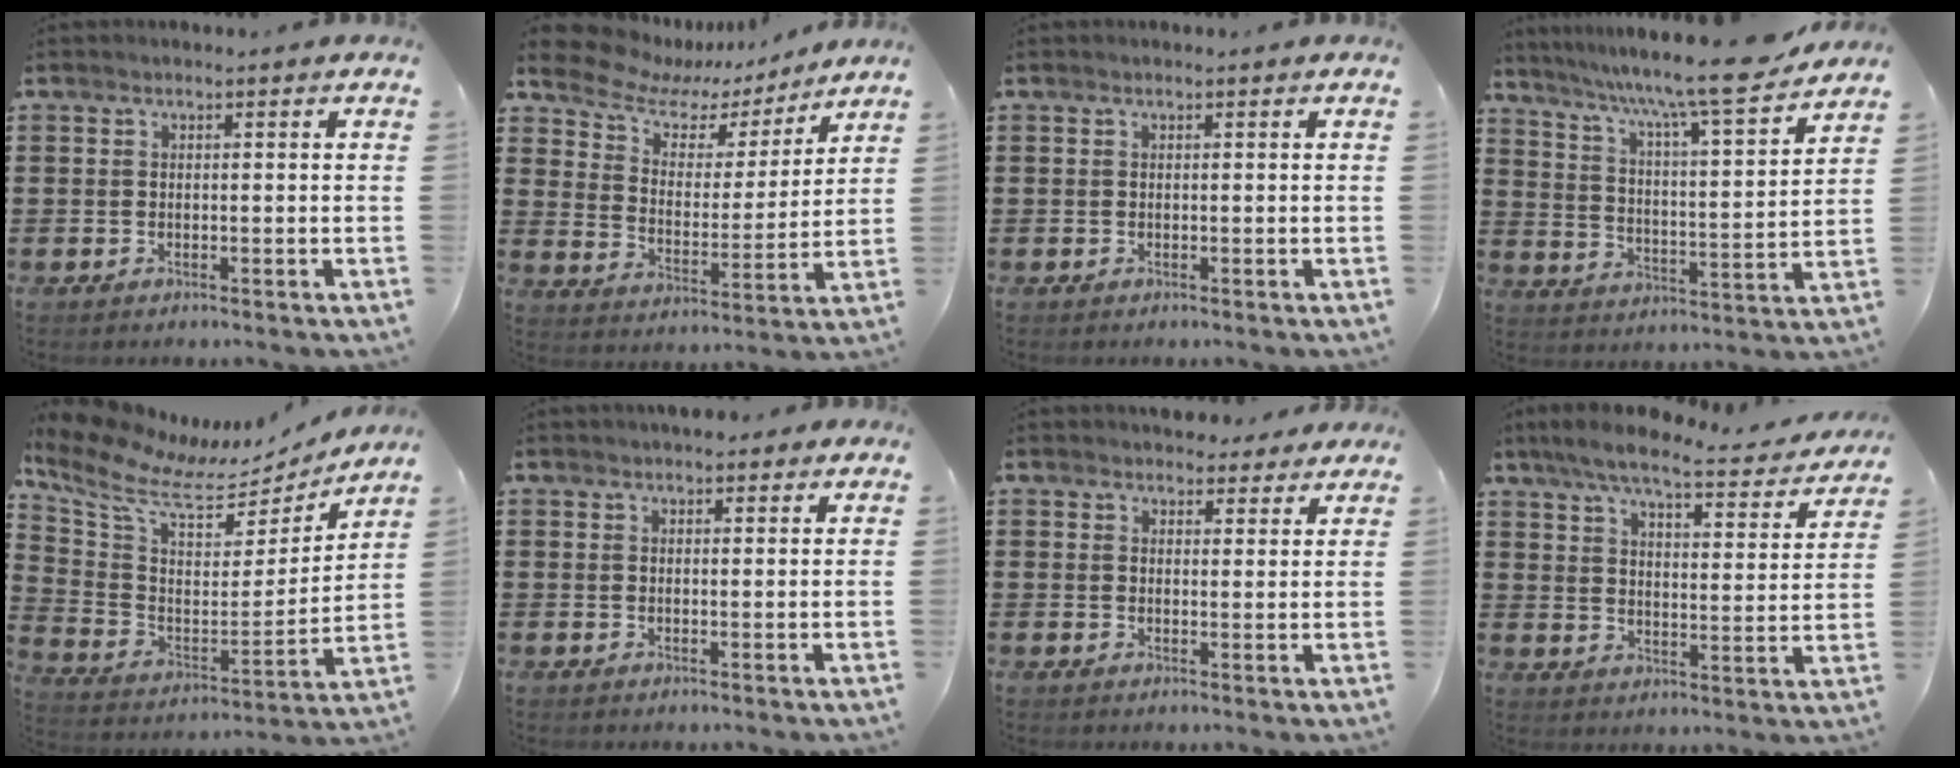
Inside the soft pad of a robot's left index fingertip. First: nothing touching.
{"total": 8.1, "force": [6.8, 3.6, 2.5], "torque": [-0.079, -0.040, 0.120]}
{"total": 0.0}
{"total": 9.5, "force": [8.0, -0.3, 5.2], "torque": [-0.112, -0.062, 0.124]}
{"total": 9.6, "force": [7.5, 3.6, 4.9], "torque": [-0.132, -0.052, 0.129]}
{"total": 2.2, "force": [2.0, 0.9, 0.5], "torque": [-0.006, 0.003, 0.036]}
{"total": 3.5, "force": [3.3, 1.2, 0.3], "torque": [-0.007, -0.007, 0.062]}
{"total": 7.3, "force": [6.4, 0.6, 3.5], "torque": [-0.094, -0.033, 0.109]}